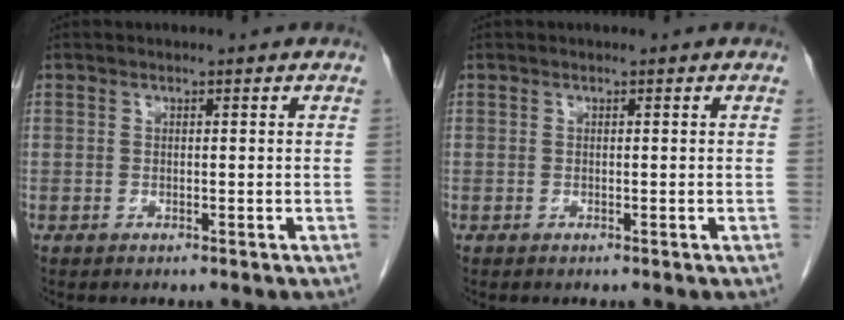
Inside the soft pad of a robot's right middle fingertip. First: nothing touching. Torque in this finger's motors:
{"motor_torque": [-0.02, -0.01, -0.01, -0.01]}